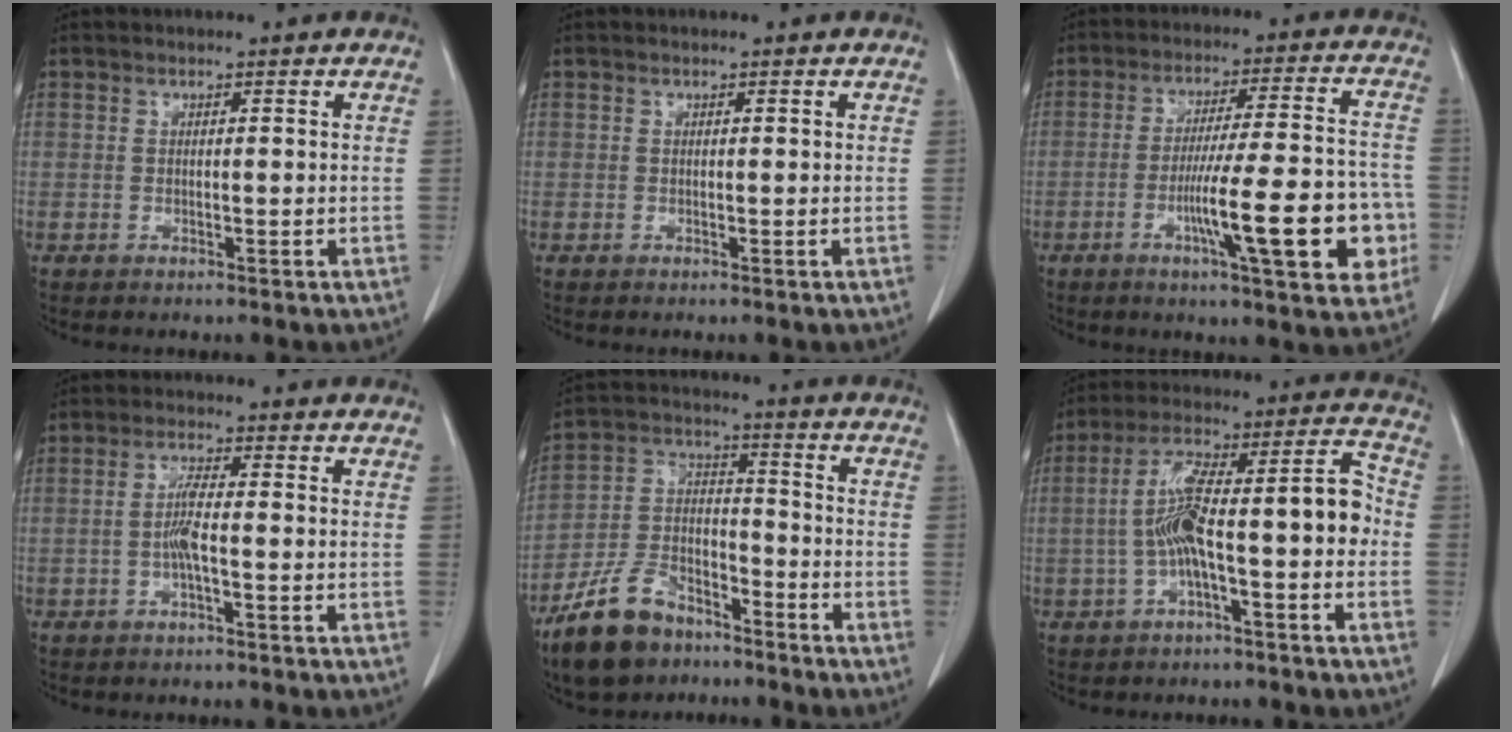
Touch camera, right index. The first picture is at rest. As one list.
[{"total": 0.0}, {"total": 15.9, "force": [-4.9, 2.1, 14.9], "torque": [-0.214, 0.013, -0.067]}, {"total": 3.3, "force": [-0.8, 0.3, 3.2], "torque": [-0.065, 0.006, -0.016]}, {"total": 12.0, "force": [-8.9, 5.8, 5.6], "torque": [-0.130, 0.004, -0.169]}, {"total": 13.6, "force": [-2.3, 2.5, 13.2], "torque": [-0.221, 0.052, -0.034]}]